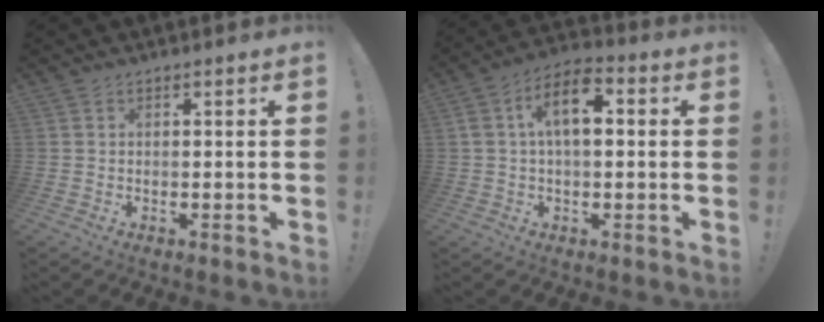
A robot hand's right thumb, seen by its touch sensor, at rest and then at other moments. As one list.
[{"total": 10.9, "force": [1.9, 5.7, 9.1], "torque": [-0.150, 0.009, 0.035]}]